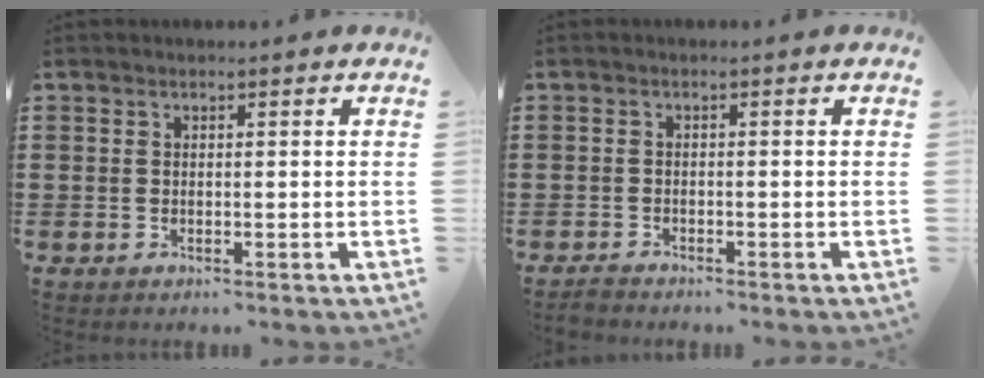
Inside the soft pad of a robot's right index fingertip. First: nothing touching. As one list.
[{"total": 1.2, "force": [-1.2, 0.3, 0.1], "torque": [-0.007, 0.002, -0.025]}]